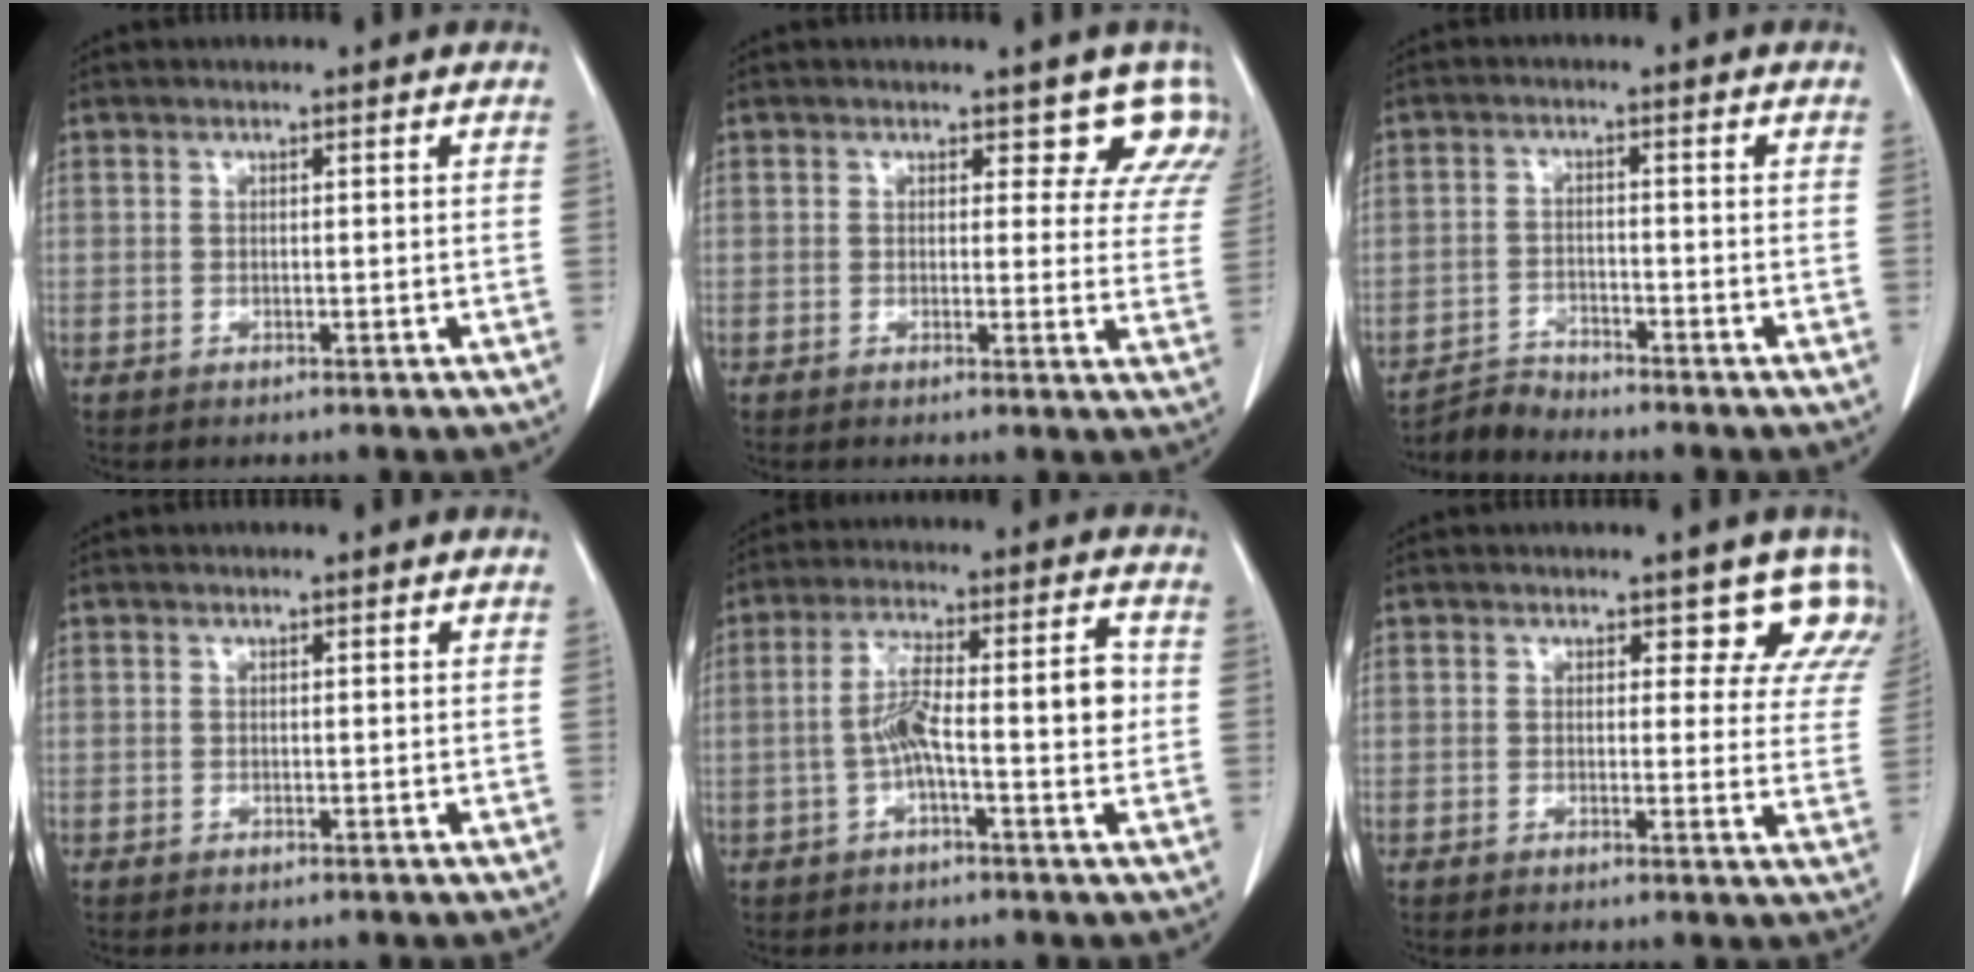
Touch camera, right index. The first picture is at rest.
{"total": 7.1, "force": [5.9, 3.6, 1.3], "torque": [0.024, -0.009, 0.031]}
{"total": 3.4, "force": [-3.3, -0.2, -0.6], "torque": [0.014, -0.015, -0.063]}
{"total": 0.0}
{"total": 9.7, "force": [-0.9, 1.9, 9.5], "torque": [-0.159, 0.031, -0.017]}
{"total": 6.9, "force": [5.7, 3.6, 1.5], "torque": [0.019, -0.009, 0.030]}